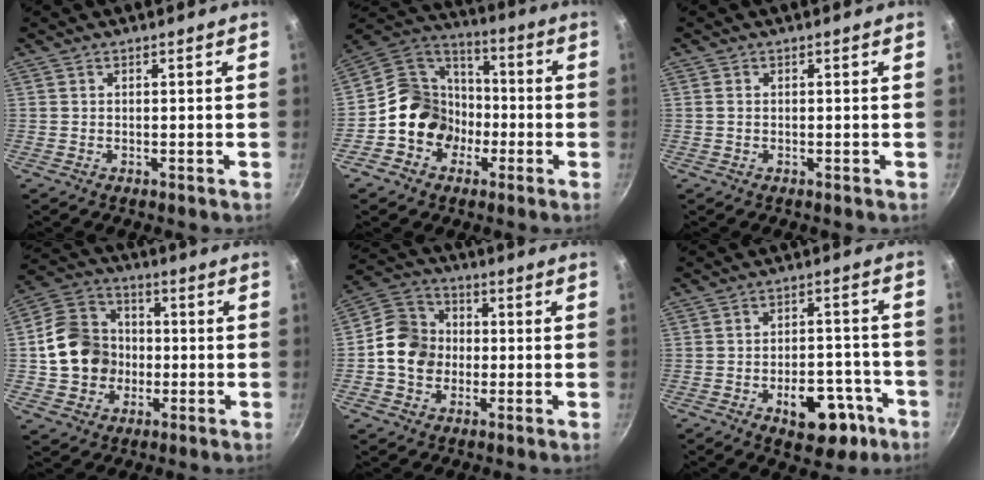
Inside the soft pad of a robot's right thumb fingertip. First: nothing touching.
{"total": 14.1, "force": [-4.0, 12.2, 6.1], "torque": [-0.056, 0.047, -0.082]}
{"total": 0.7, "force": [-0.1, 0.6, 0.4], "torque": [-0.006, 0.002, -0.002]}
{"total": 13.6, "force": [-1.1, 11.8, 6.7], "torque": [-0.095, 0.032, -0.026]}
{"total": 10.8, "force": [-1.0, 9.3, 5.4], "torque": [-0.068, 0.024, -0.039]}
{"total": 12.2, "force": [-5.5, 6.9, 8.4], "torque": [-0.071, 0.038, -0.063]}